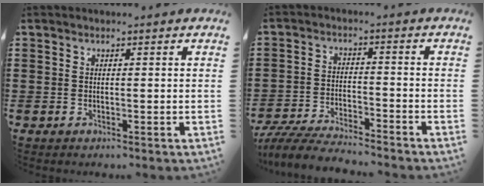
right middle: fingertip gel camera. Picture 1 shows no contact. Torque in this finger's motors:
{"motor_torque": [0.79, -0.31, 0.43, 0.14]}